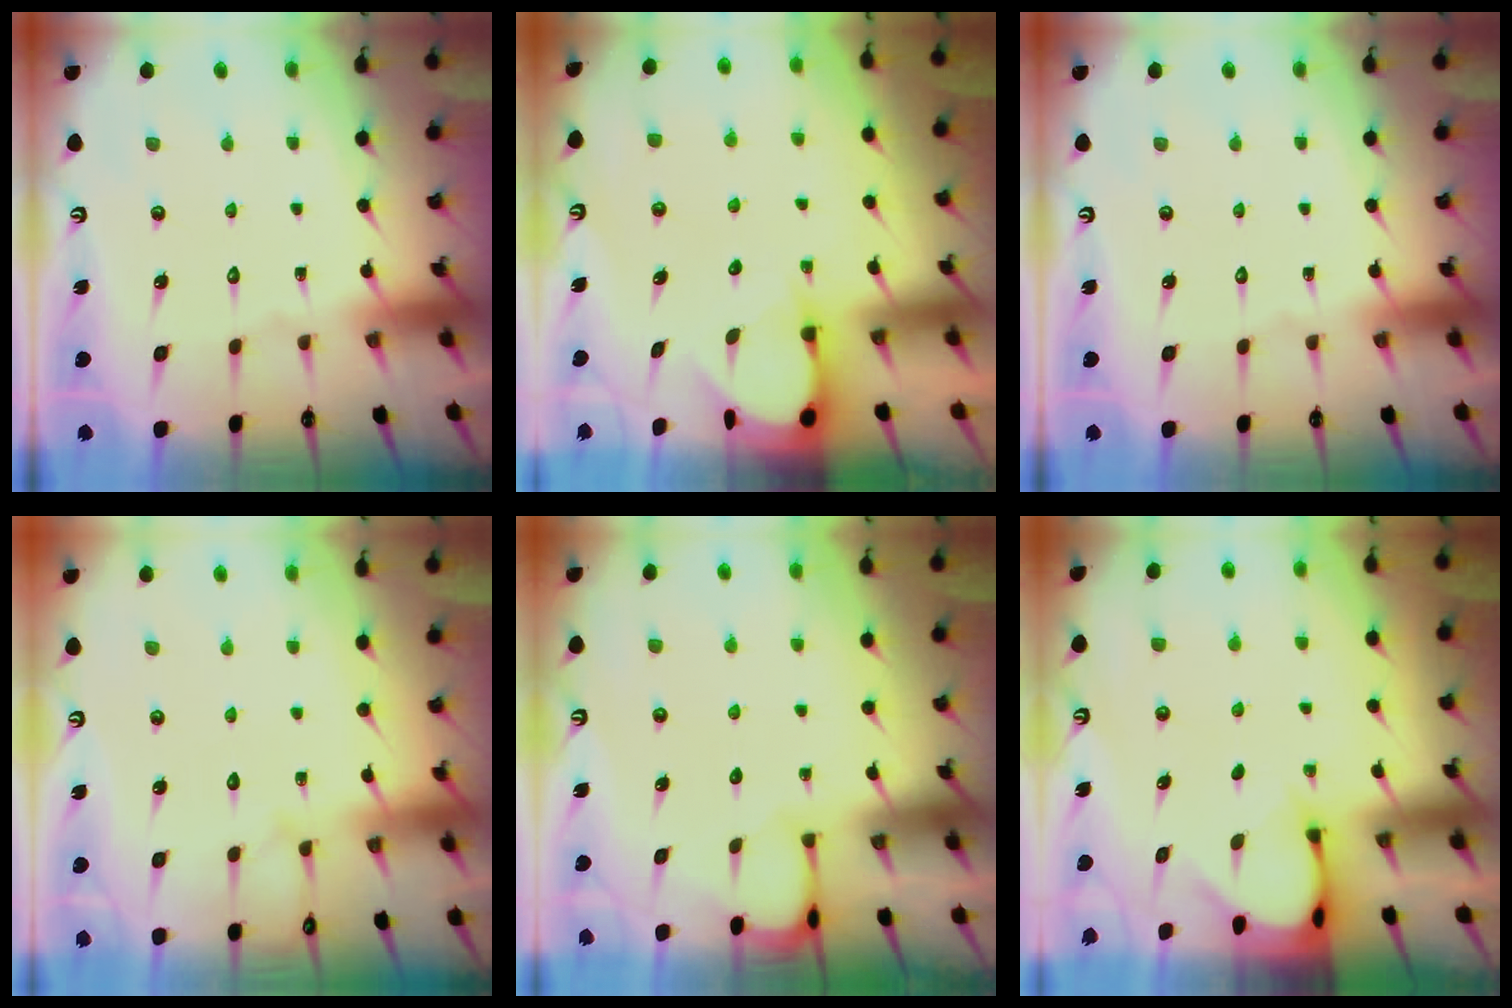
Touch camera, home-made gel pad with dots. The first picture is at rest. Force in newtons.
{"total": 3.6, "press": 3.6, "slide": 0.3}
{"total": 0.0}
{"total": 5.0, "press": 4.9, "slide": 0.5}
{"total": 1.6, "press": 1.6, "slide": 0.1}
{"total": 3.1, "press": 3.1, "slide": 0.2}